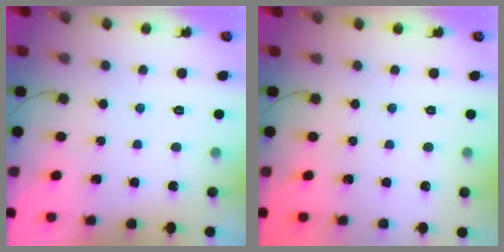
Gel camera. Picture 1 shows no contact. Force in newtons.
{"total": 0.0}